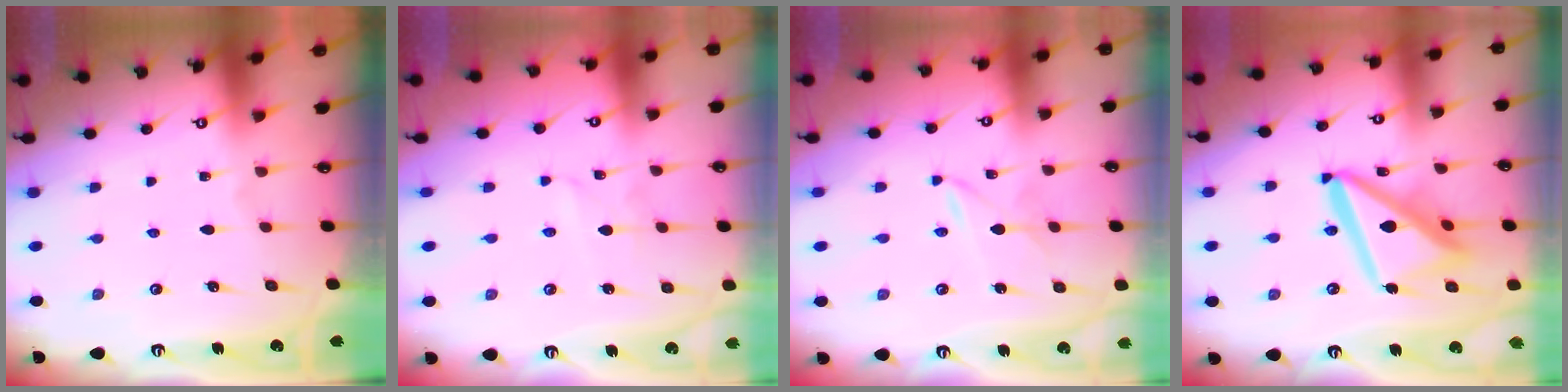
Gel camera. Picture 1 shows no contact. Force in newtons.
{"total": 1.4, "press": 1.4, "slide": 0.1}
{"total": 1.6, "press": 1.6, "slide": 0.2}
{"total": 16.2, "press": 16.1, "slide": 1.8}